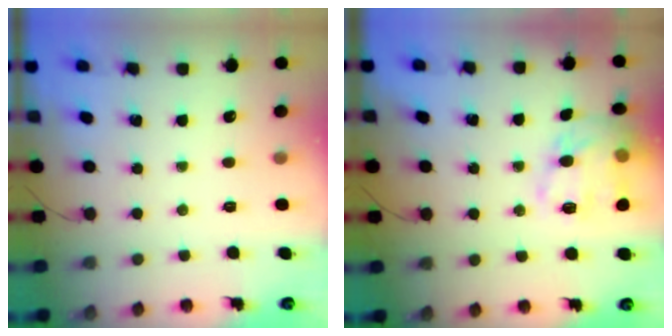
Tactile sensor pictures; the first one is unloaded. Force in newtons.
{"total": 13.5, "press": 13.5, "slide": 0.4}